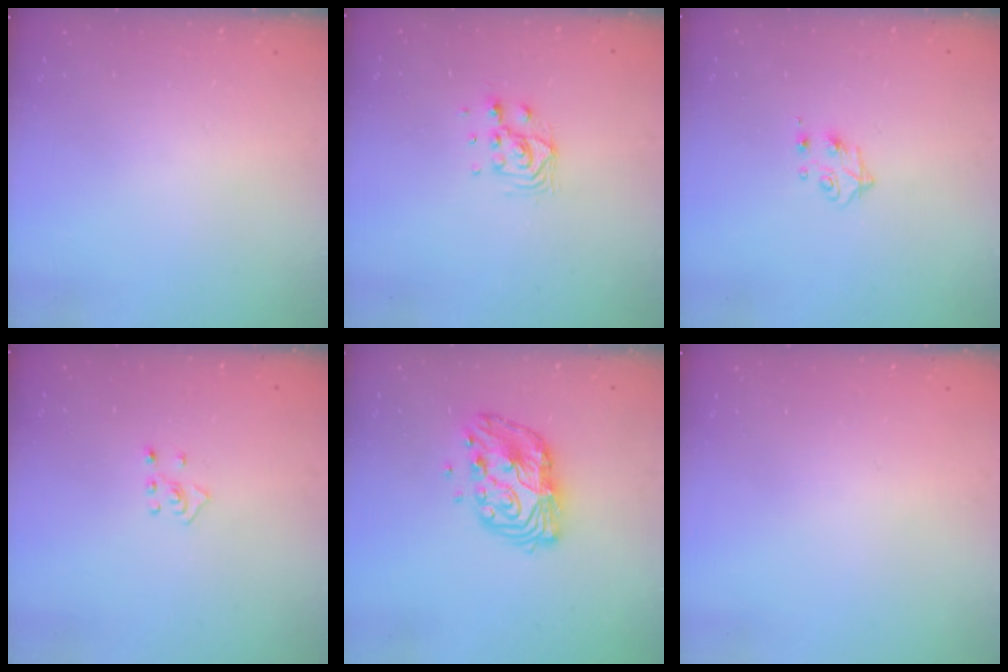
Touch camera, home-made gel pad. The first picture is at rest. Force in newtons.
{"total": 6.9, "press": 6.9, "slide": 0.4}
{"total": 4.9, "press": 4.8, "slide": 0.7}
{"total": 4.2, "press": 4.1, "slide": 0.7}
{"total": 11.9, "press": 11.9, "slide": 0.8}
{"total": 0.0}